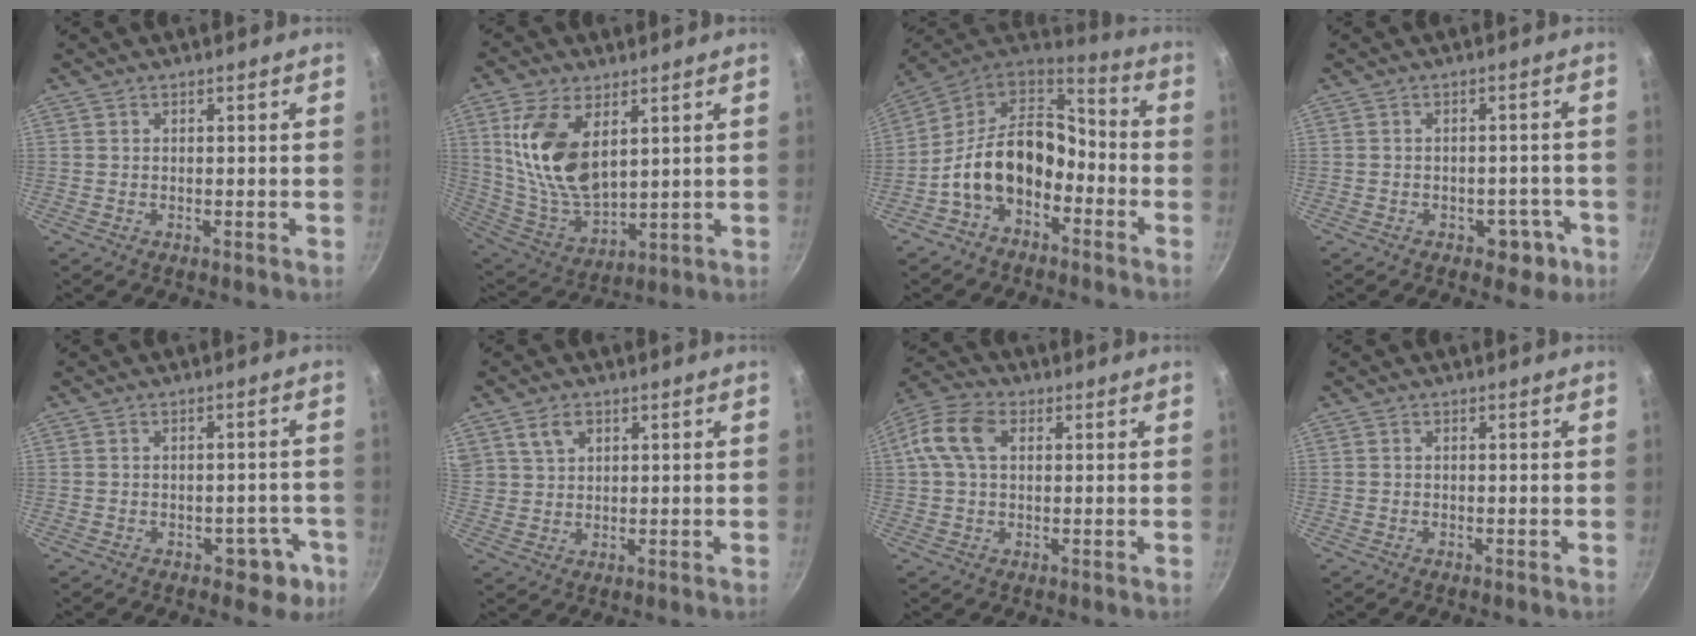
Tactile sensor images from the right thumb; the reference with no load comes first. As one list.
[{"total": 16.4, "force": [5.3, 8.9, 12.7], "torque": [-0.236, -0.038, 0.115]}, {"total": 15.8, "force": [-4.6, 10.6, 10.8], "torque": [-0.163, 0.065, -0.098]}, {"total": 5.0, "force": [-2.4, 3.5, 2.8], "torque": [-0.012, 0.025, -0.014]}, {"total": 5.6, "force": [-2.7, 3.6, 3.3], "torque": [-0.009, 0.031, -0.017]}, {"total": 4.7, "force": [2.5, 3.3, 2.4], "torque": [-0.031, -0.002, 0.050]}, {"total": 9.2, "force": [2.0, 6.0, 6.8], "torque": [-0.130, 0.023, 0.023]}, {"total": 0.0}]